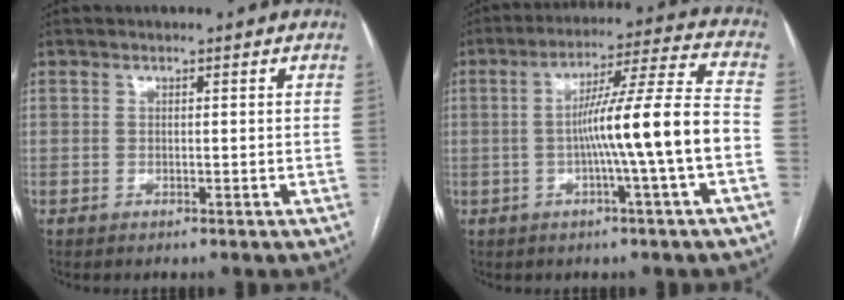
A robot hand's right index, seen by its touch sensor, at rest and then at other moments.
{"total": 13.1, "force": [-2.7, -1.5, 12.7], "torque": [-0.207, 0.012, -0.046]}